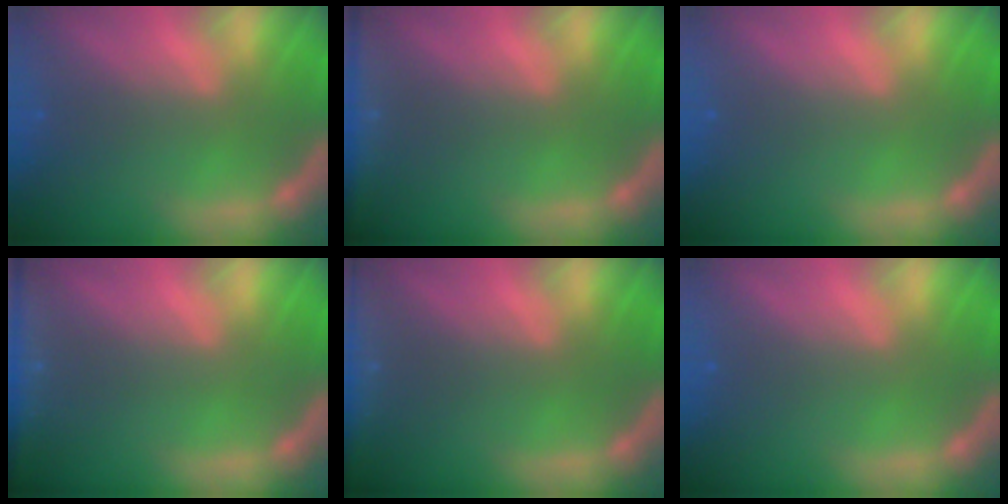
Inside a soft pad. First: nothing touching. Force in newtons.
{"total": 5.5}
{"total": 0.0}
{"total": 6.0}
{"total": 7.4}
{"total": 0.0}